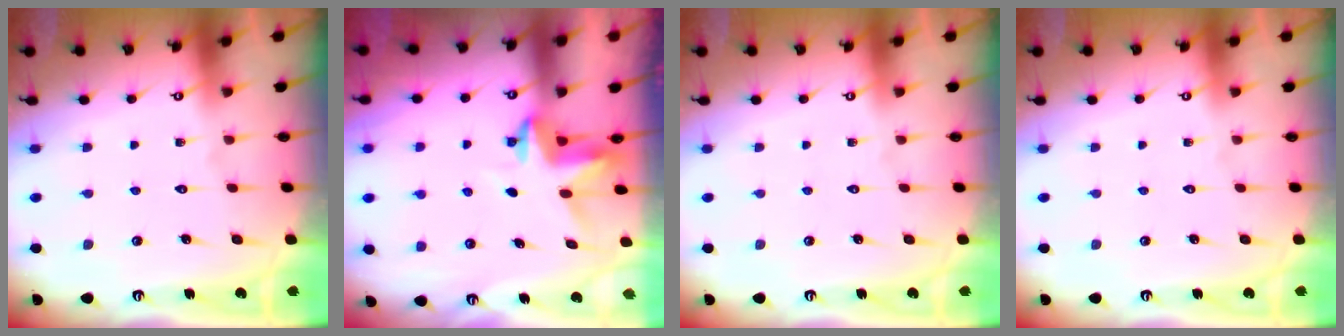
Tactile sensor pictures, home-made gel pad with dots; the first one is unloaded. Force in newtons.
{"total": 3.4, "press": 3.4, "slide": 0.3}
{"total": 0.0}
{"total": 0.0}